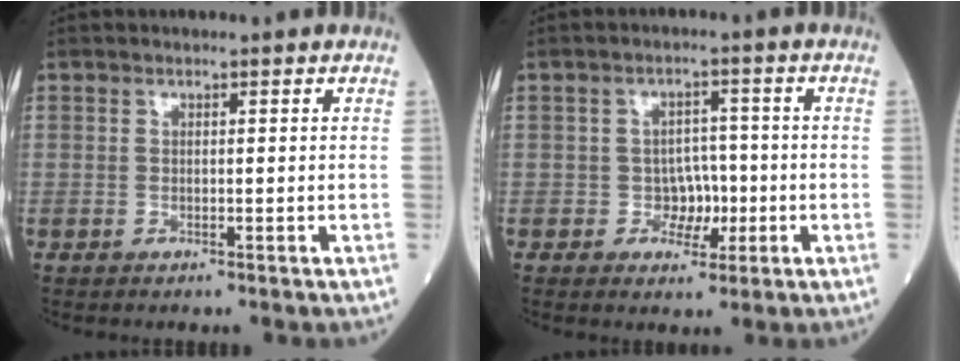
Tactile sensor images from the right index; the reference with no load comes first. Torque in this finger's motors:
{"motor_torque": [-0.04, -0.13, 0.05, 0.00]}